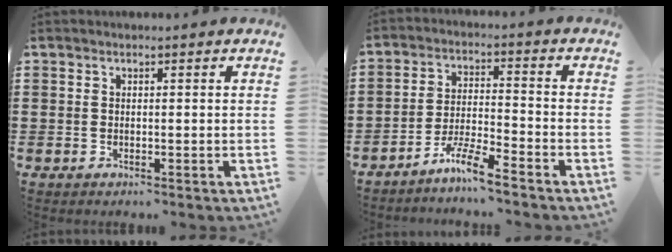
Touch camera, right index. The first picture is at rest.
{"total": 5.8, "force": [-4.9, 0.1, 3.0], "torque": [-0.073, -0.005, -0.096]}